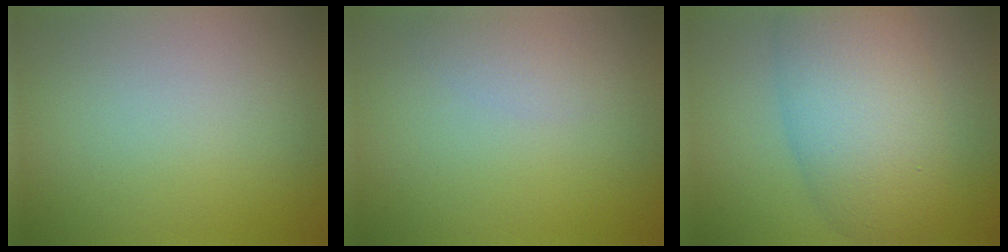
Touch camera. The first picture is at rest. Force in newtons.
{"total": 1.1, "press": 1.1, "slide": 0.0}
{"total": 8.9, "press": 8.9, "slide": 0.4}